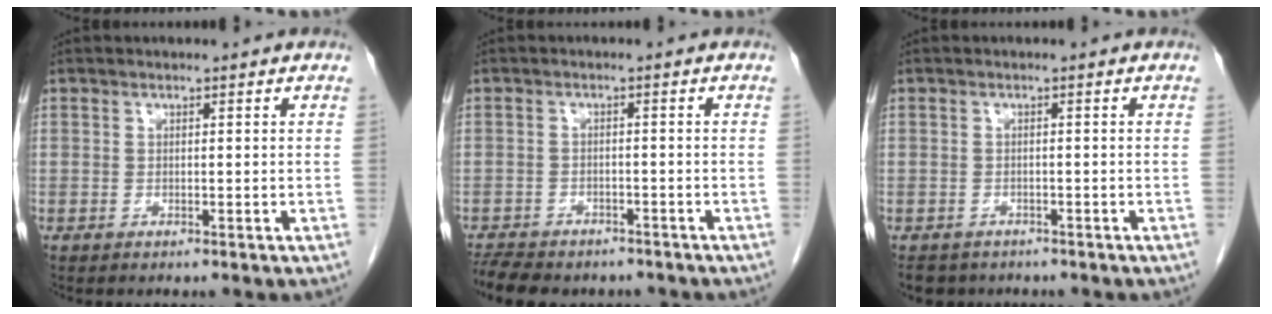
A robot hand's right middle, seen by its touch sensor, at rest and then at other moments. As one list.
[{"total": 10.4, "force": [-8.6, 4.1, 4.1], "torque": [-0.089, -0.003, -0.117]}, {"total": 4.0, "force": [-3.3, 2.2, 0.6], "torque": [-0.011, -0.003, -0.046]}]